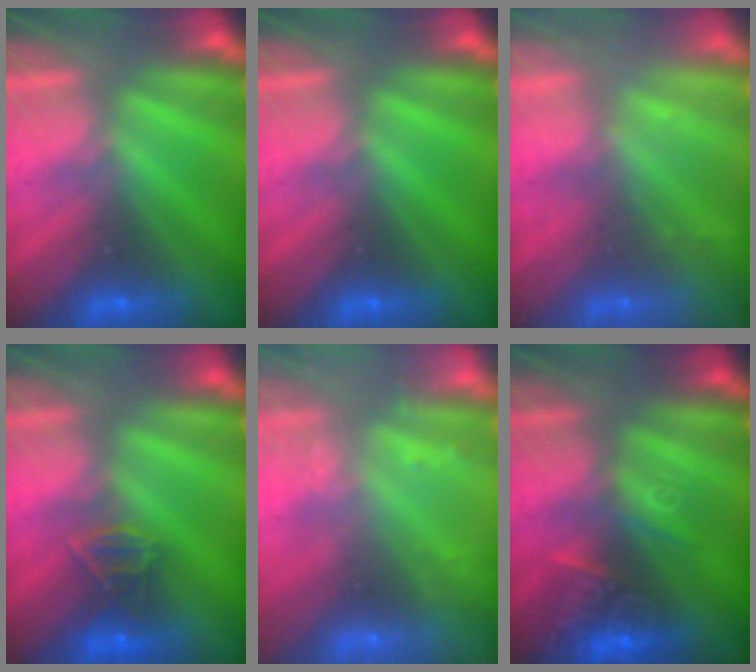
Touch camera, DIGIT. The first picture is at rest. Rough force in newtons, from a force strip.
{"total": 0.0}
{"total": 2.3}
{"total": 2.8}
{"total": 2.4}
{"total": 2.8}